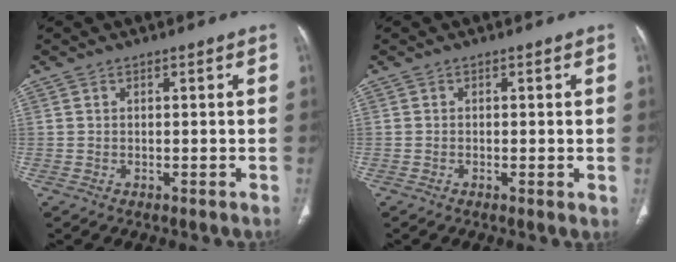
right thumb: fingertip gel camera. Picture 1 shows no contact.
{"total": 1.0, "force": [-0.1, 0.3, 1.0], "torque": [-0.019, -0.004, -0.005]}